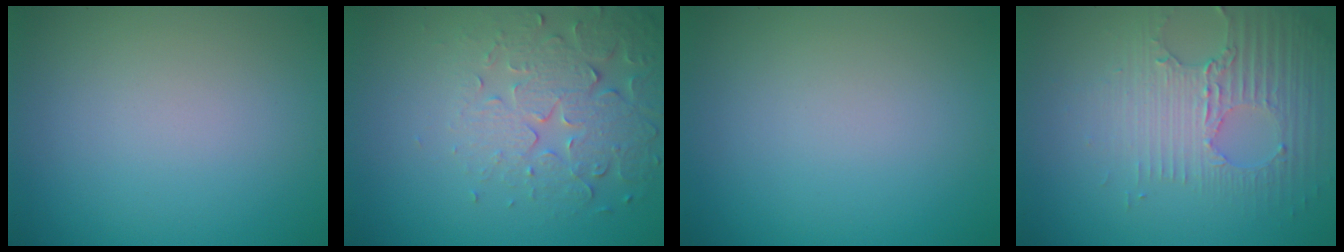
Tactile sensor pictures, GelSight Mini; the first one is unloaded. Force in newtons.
{"total": 5.0, "press": 3.7, "slide": 3.3}
{"total": 0.0}
{"total": 3.6, "press": 3.3, "slide": 1.2}